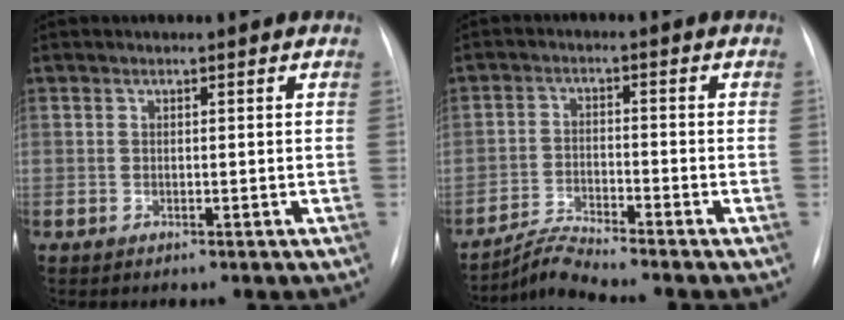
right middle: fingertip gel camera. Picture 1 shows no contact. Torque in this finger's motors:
{"motor_torque": [0.06, -0.86, -0.07, 0.01]}